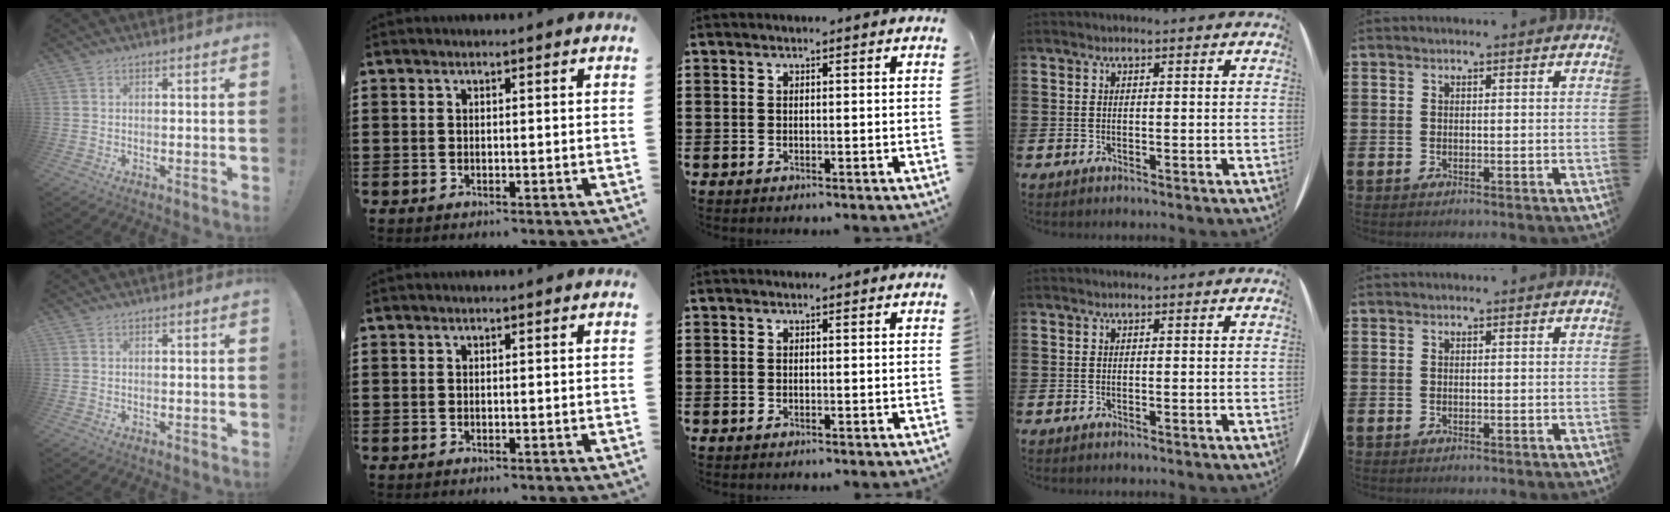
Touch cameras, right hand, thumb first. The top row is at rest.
{}